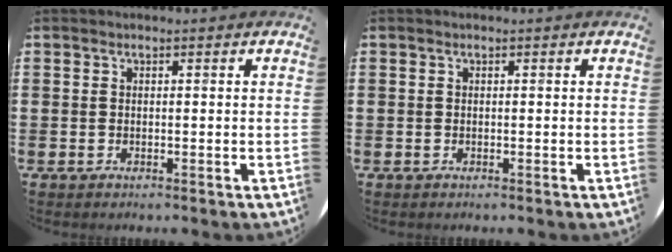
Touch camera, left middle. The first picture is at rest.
{"total": 0.0}